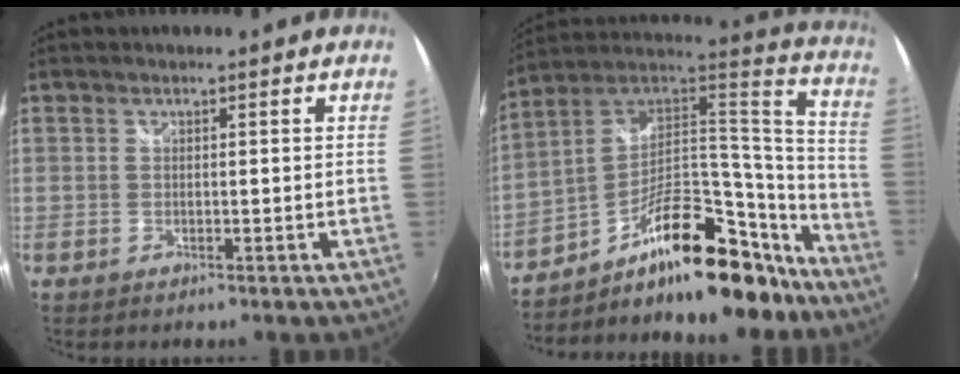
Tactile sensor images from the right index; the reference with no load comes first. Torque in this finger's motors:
{"motor_torque": [1.06, -1.08, 0.40, 0.08]}